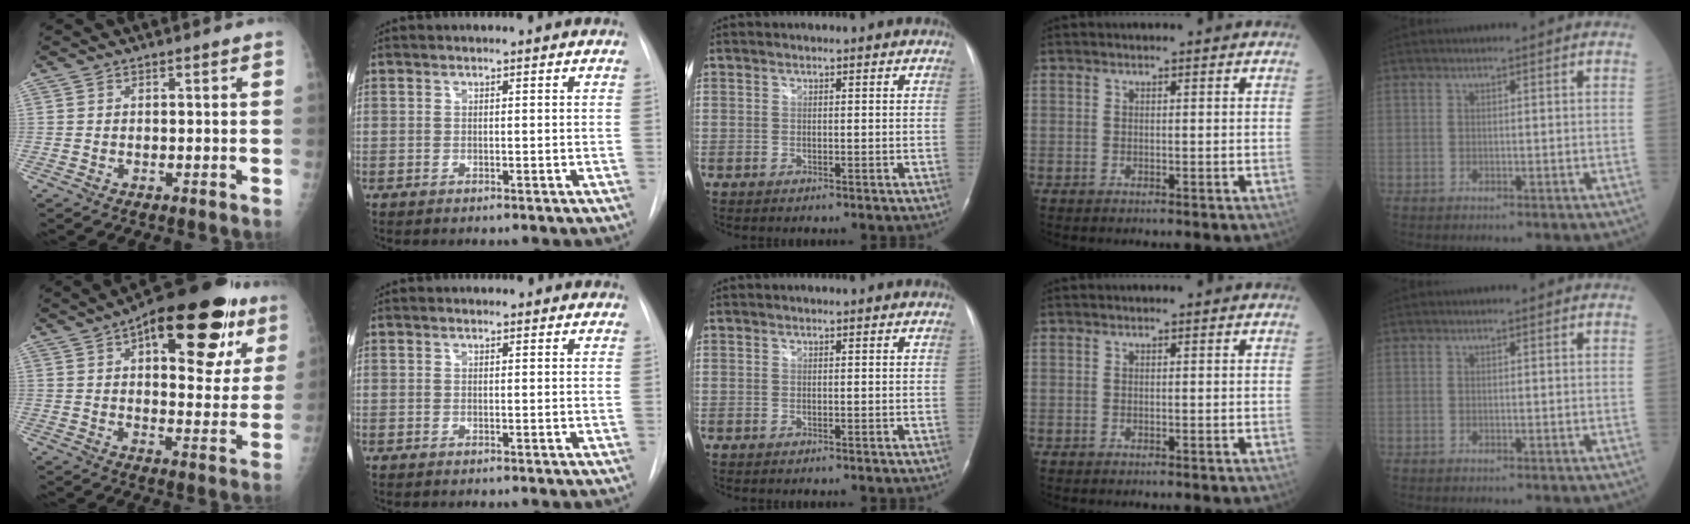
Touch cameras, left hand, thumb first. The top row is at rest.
{"thumb": {"total": 24.6, "force": [11.6, 10.6, 18.8], "torque": [-0.225, -0.008, 0.160]}, "index": {"total": 1.4, "force": [1.1, 0.8, 0.2], "torque": [-0.002, 0.003, 0.004]}}